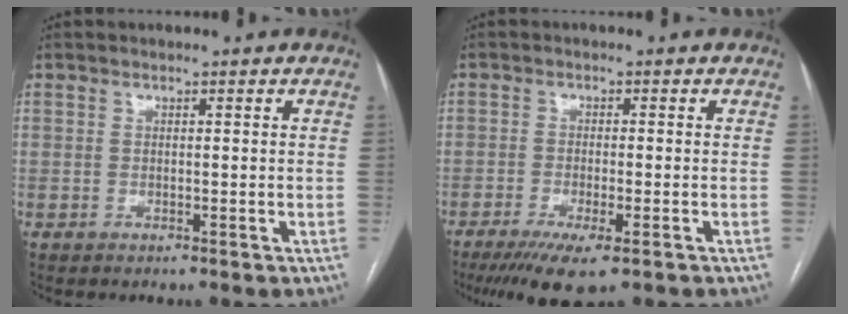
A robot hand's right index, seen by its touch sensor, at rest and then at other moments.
{"total": 8.1, "force": [-5.3, 1.3, 6.0], "torque": [-0.097, -0.021, -0.082]}